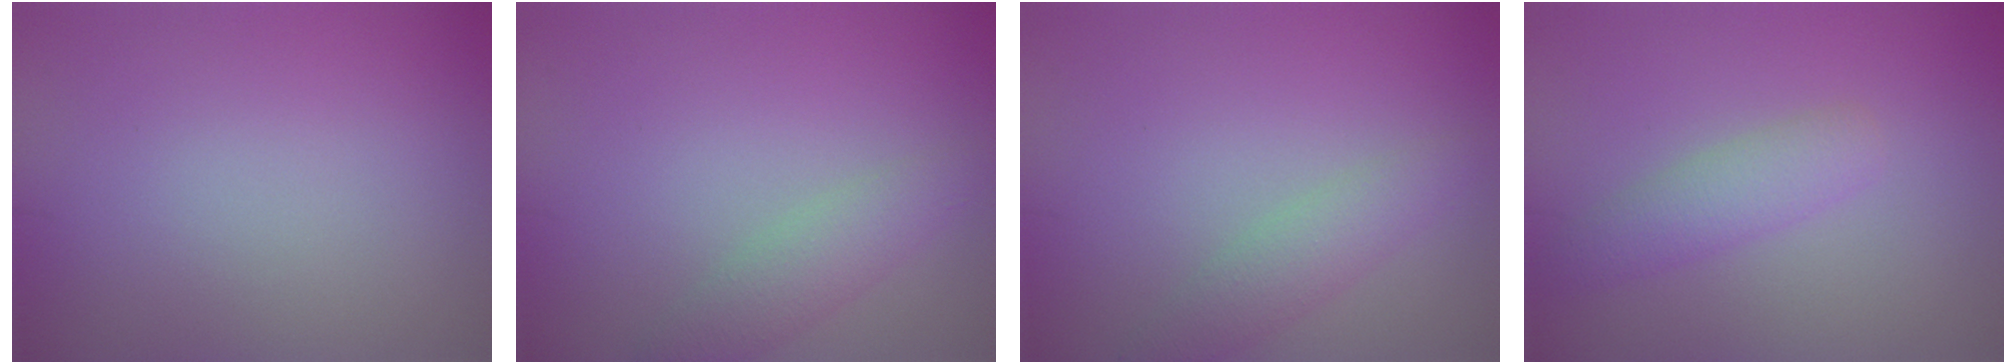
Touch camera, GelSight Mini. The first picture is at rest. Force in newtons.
{"total": 2.7, "press": 2.7, "slide": 0.0}
{"total": 2.6, "press": 2.6, "slide": 0.1}
{"total": 2.5, "press": 2.5, "slide": 0.1}